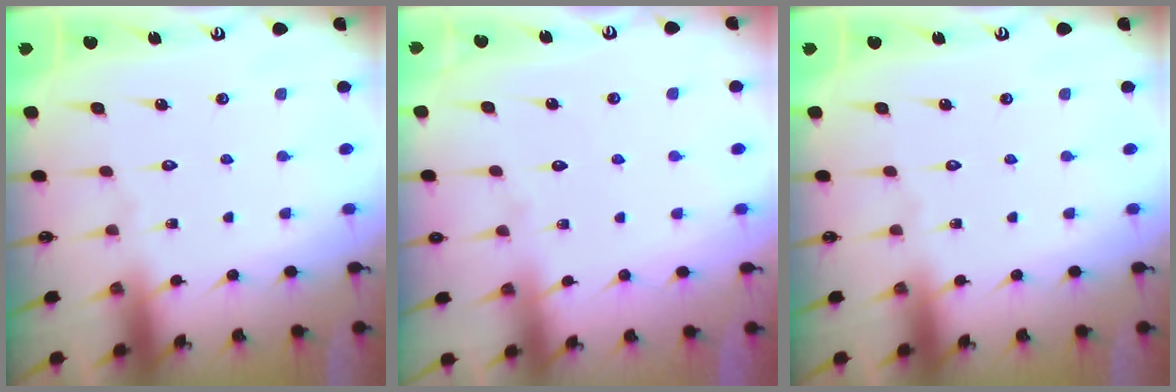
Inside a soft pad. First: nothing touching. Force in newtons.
{"total": 2.8, "press": 2.8, "slide": 0.4}
{"total": 0.0}